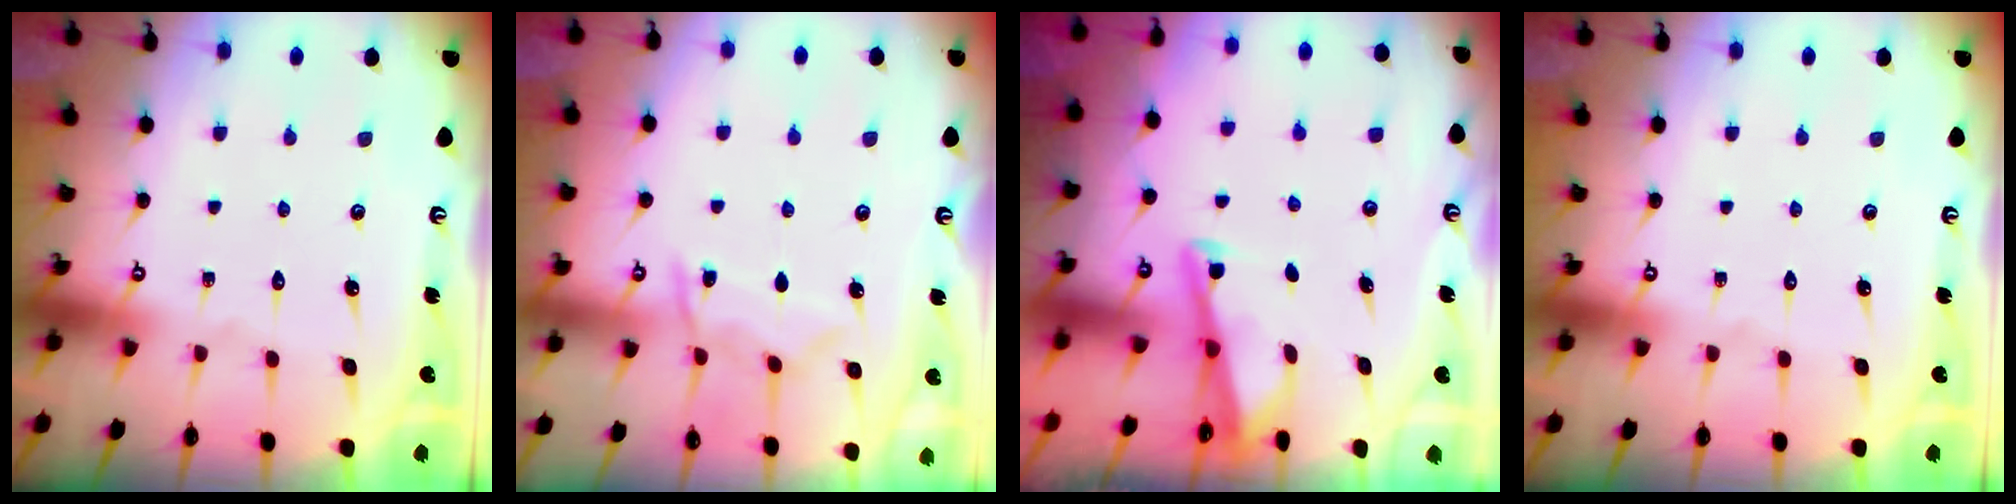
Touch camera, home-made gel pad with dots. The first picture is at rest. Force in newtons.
{"total": 8.5, "press": 8.4, "slide": 0.8}
{"total": 3.0, "press": 3.0, "slide": 0.3}
{"total": 0.0}